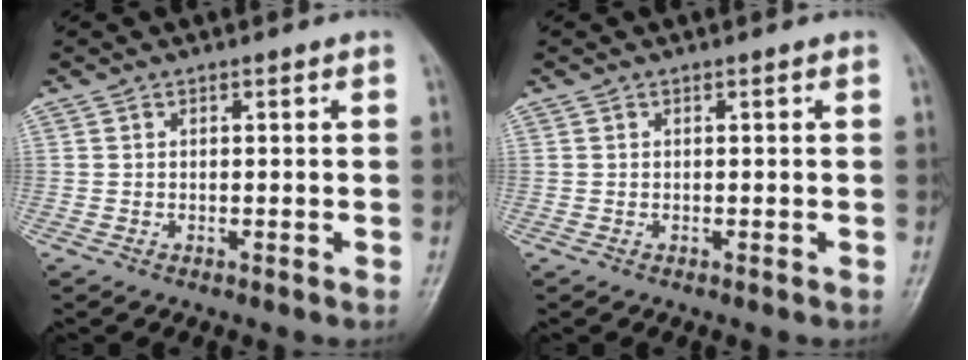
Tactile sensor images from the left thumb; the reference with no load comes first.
{"total": 0.0}